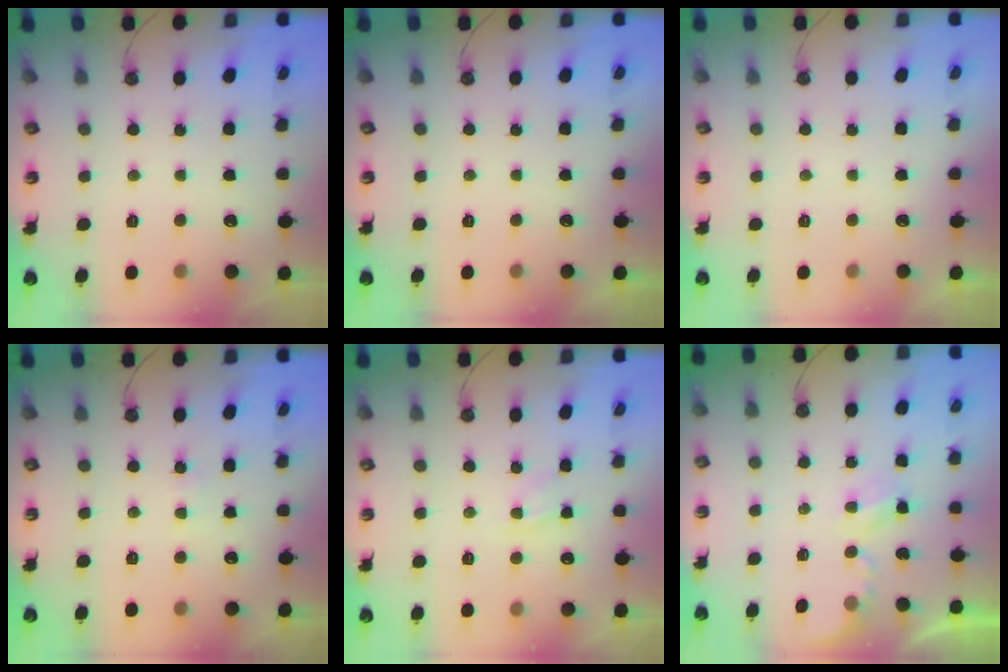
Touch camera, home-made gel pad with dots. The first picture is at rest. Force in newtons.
{"total": 0.0}
{"total": 0.0}
{"total": 1.5, "press": 1.5, "slide": 0.3}
{"total": 8.0, "press": 8.0, "slide": 0.7}
{"total": 2.7, "press": 2.7, "slide": 0.5}